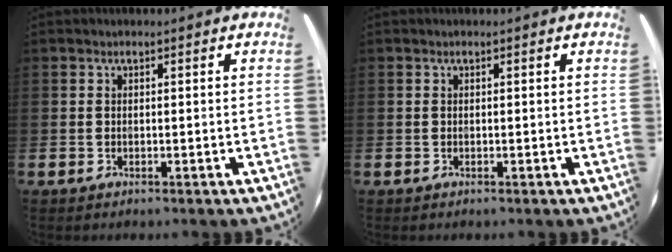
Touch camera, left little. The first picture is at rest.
{"total": 0.0}